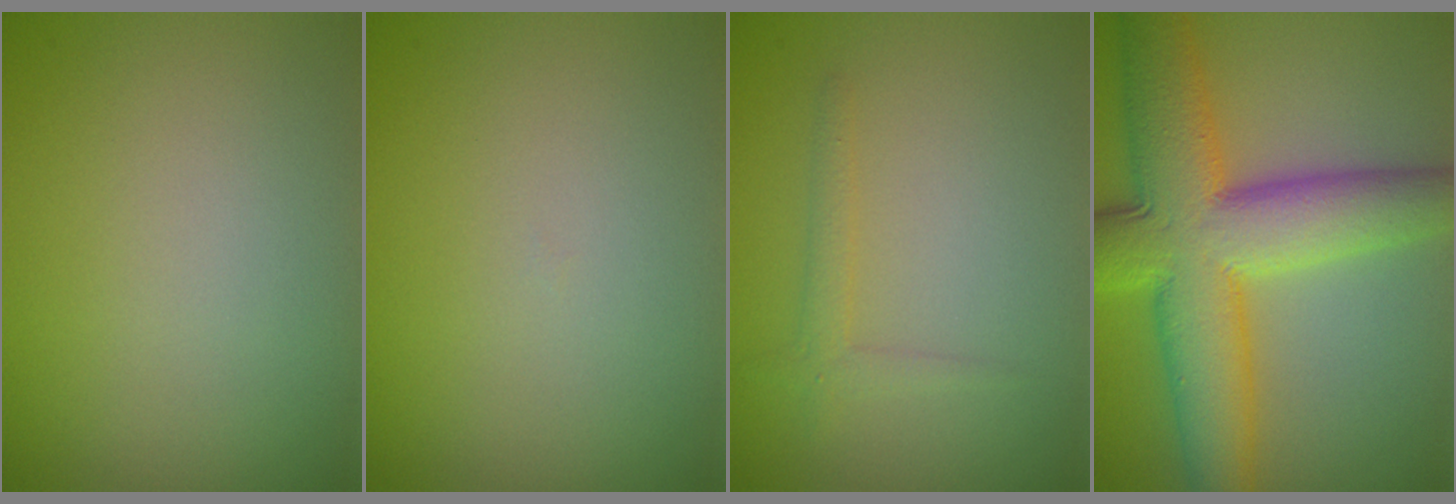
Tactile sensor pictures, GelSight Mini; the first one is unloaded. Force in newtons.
{"total": 0.0}
{"total": 1.3, "press": 1.3, "slide": 0.1}
{"total": 11.1, "press": 11.1, "slide": 0.2}